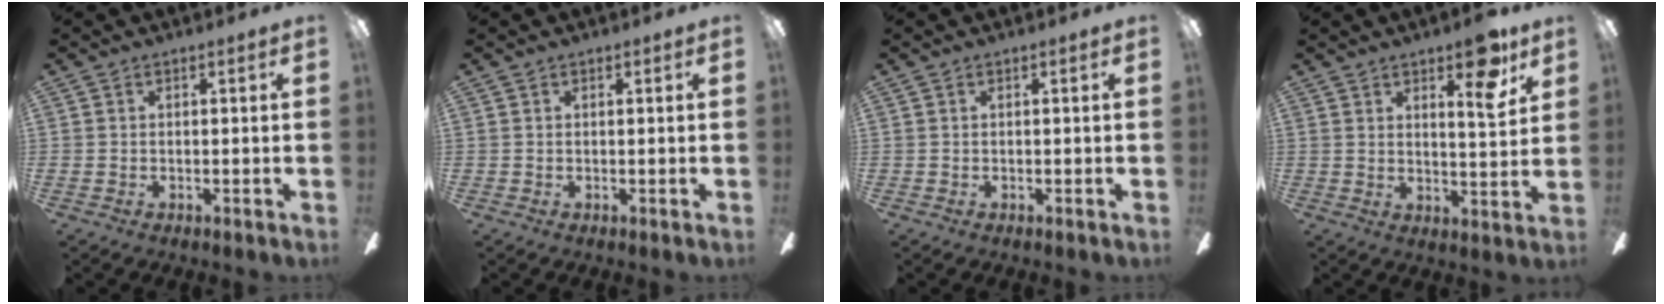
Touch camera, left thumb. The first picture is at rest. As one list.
[{"total": 0.0}, {"total": 0.0}, {"total": 9.2, "force": [5.8, 2.8, 6.5], "torque": [-0.077, -0.033, 0.089]}]